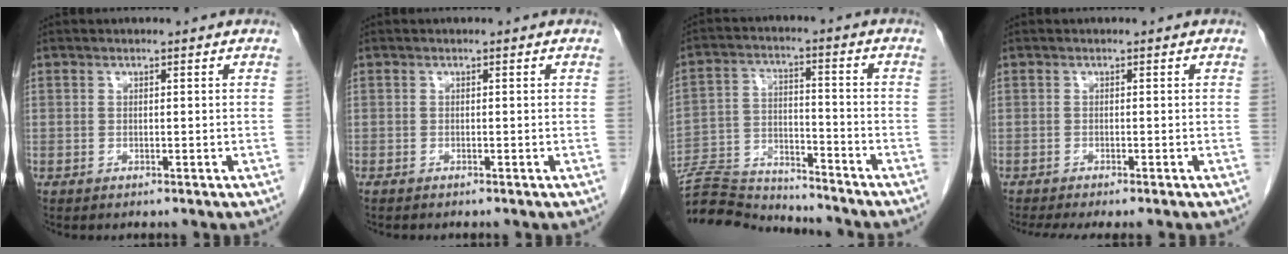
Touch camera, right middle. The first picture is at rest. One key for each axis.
{"total": 1.3, "fx": -1.1, "fy": 0.2, "fz": 0.6, "tx": -0.009, "ty": -0.003, "tz": -0.012}
{"total": 14.2, "fx": -14.0, "fy": 1.0, "fz": 2.0, "tx": -0.033, "ty": 0.019, "tz": -0.234}
{"total": 5.4, "fx": -4.6, "fy": 0.3, "fz": 3.0, "tx": -0.037, "ty": -0.011, "tz": -0.071}